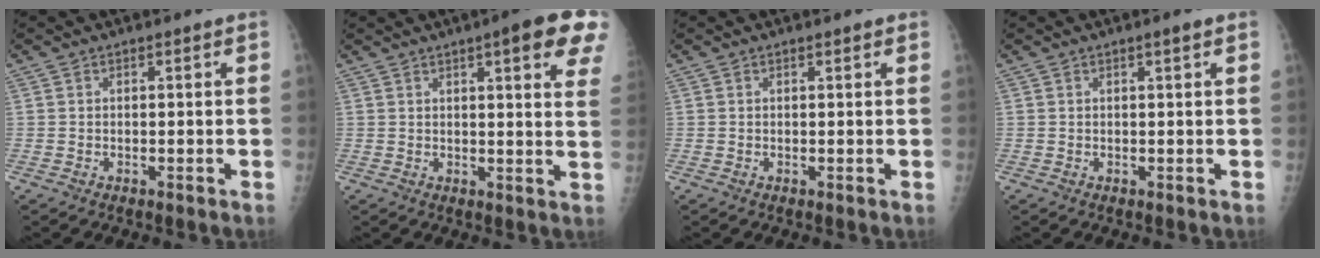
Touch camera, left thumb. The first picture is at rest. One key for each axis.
{"total": 13.2, "fx": 7.1, "fy": 2.5, "fz": 10.8, "tx": -0.112, "ty": -0.020, "tz": 0.077}
{"total": 0.7, "fx": 0.5, "fy": 0.2, "fz": 0.4, "tx": -0.006, "ty": -0.001, "tz": 0.005}
{"total": 1.0, "fx": 0.5, "fy": 0.0, "fz": 0.8, "tx": -0.010, "ty": 0.000, "tz": 0.008}